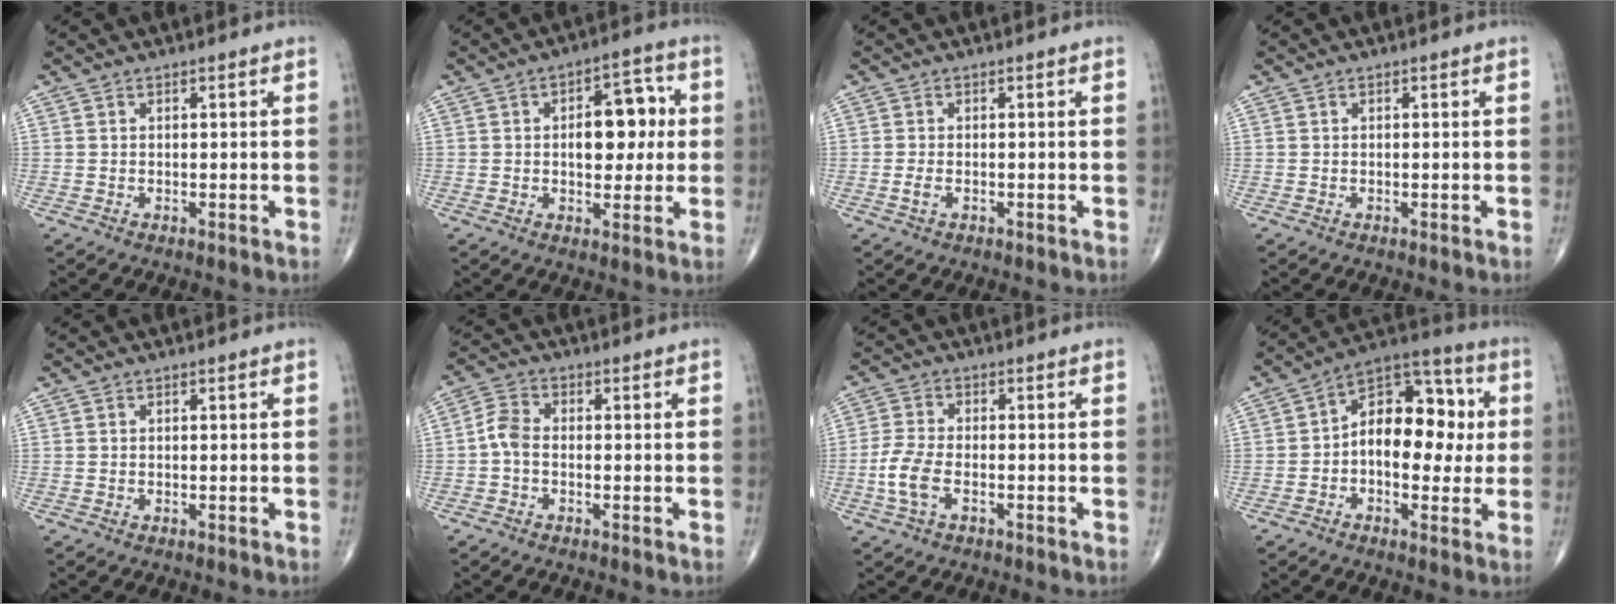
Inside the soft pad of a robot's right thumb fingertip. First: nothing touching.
{"total": 10.2, "force": [1.0, 5.9, 8.3], "torque": [-0.076, 0.015, 0.013]}
{"total": 1.5, "force": [-0.5, 0.8, 1.2], "torque": [-0.027, 0.003, -0.010]}
{"total": 0.0}
{"total": 0.0}
{"total": 4.0, "force": [-0.9, 2.5, 3.0], "torque": [-0.058, 0.013, -0.028]}
{"total": 6.0, "force": [-2.0, 3.1, 4.7], "torque": [-0.112, 0.014, -0.042]}
{"total": 15.6, "force": [0.3, 9.6, 12.3], "torque": [-0.141, 0.037, -0.006]}